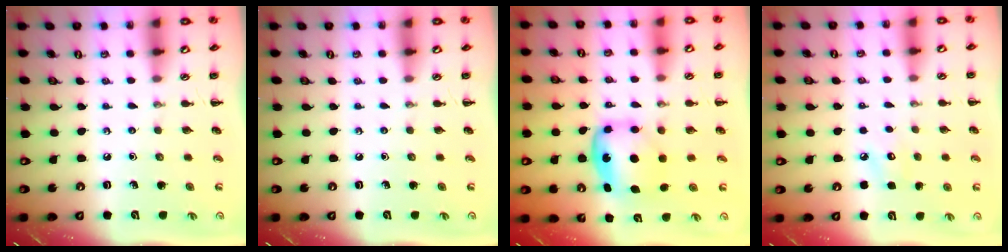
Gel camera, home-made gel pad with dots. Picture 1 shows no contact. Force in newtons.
{"total": 0.0}
{"total": 6.4, "press": 6.1, "slide": 1.8}
{"total": 5.5, "press": 5.2, "slide": 1.5}